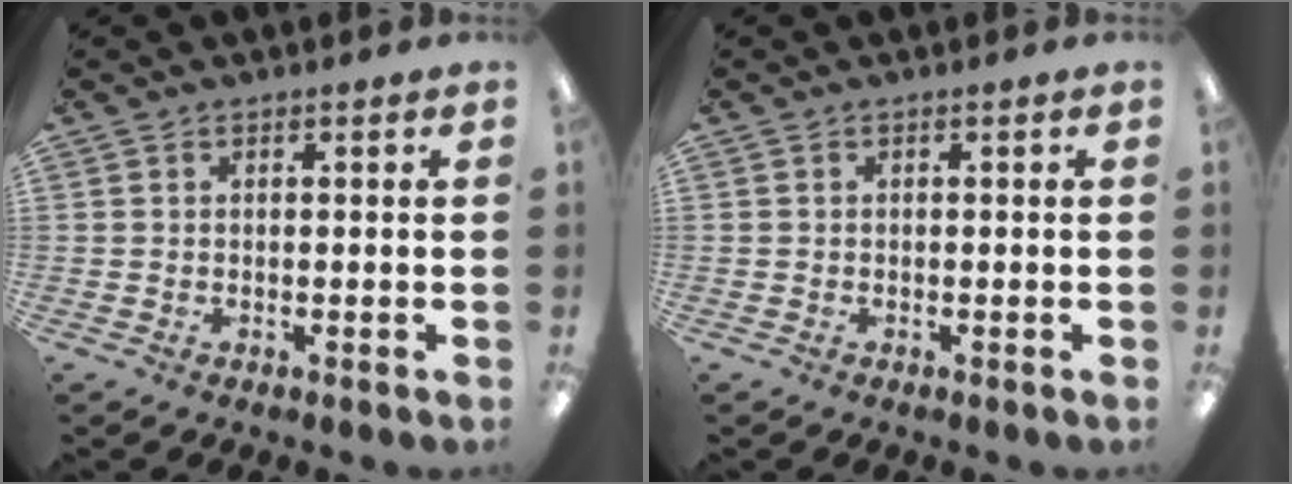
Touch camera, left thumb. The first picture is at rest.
{"total": 0.0}